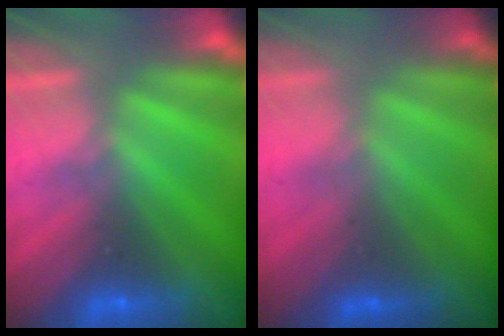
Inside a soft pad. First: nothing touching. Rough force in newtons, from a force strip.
{"total": 1.8}